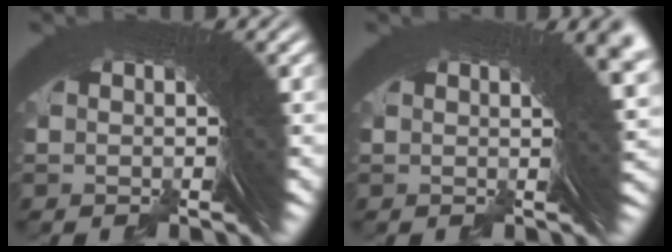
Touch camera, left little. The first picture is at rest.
{"total": 5.0, "force": [1.7, 0.8, 4.6], "torque": [-0.030, 0.013, 0.016]}